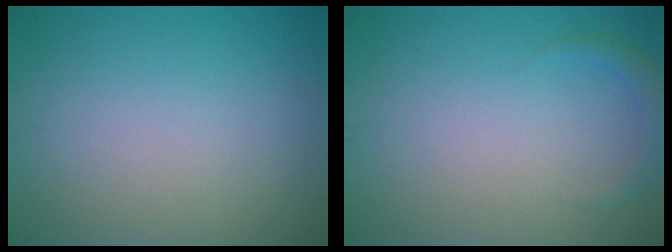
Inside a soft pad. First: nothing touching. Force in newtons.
{"total": 1.5, "press": 1.5, "slide": 0.2}